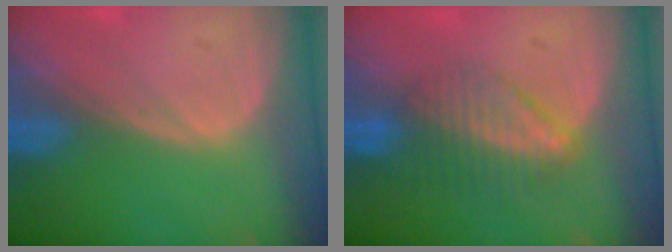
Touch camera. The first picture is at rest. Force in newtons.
{"total": 6.9, "press": 6.0, "slide": 3.5}